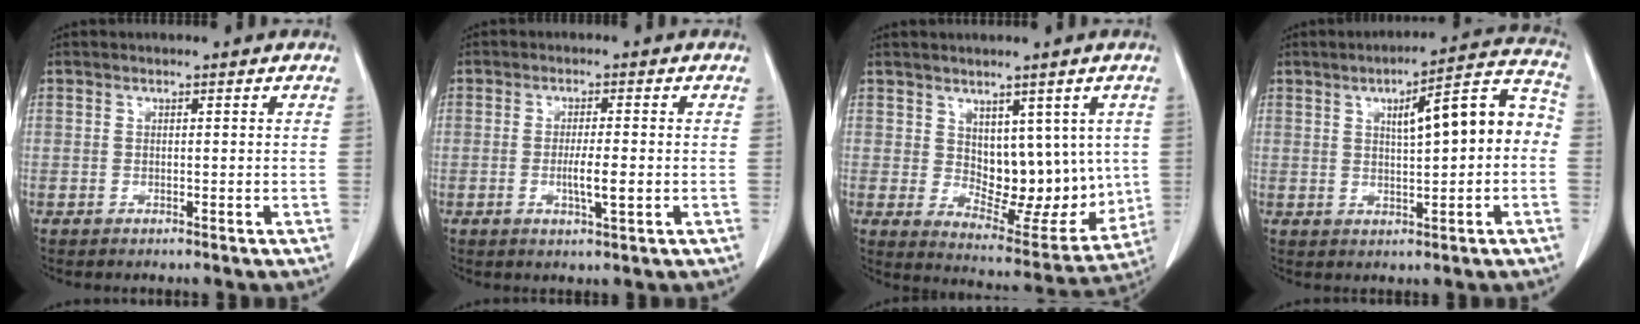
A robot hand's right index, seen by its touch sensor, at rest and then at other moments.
{"total": 3.9, "force": [-0.8, 0.4, 3.8], "torque": [-0.070, -0.005, -0.012]}
{"total": 11.4, "force": [2.1, 6.6, 9.1], "torque": [-0.106, -0.005, 0.051]}
{"total": 10.8, "force": [0.9, 2.3, 10.5], "torque": [-0.140, 0.039, 0.011]}